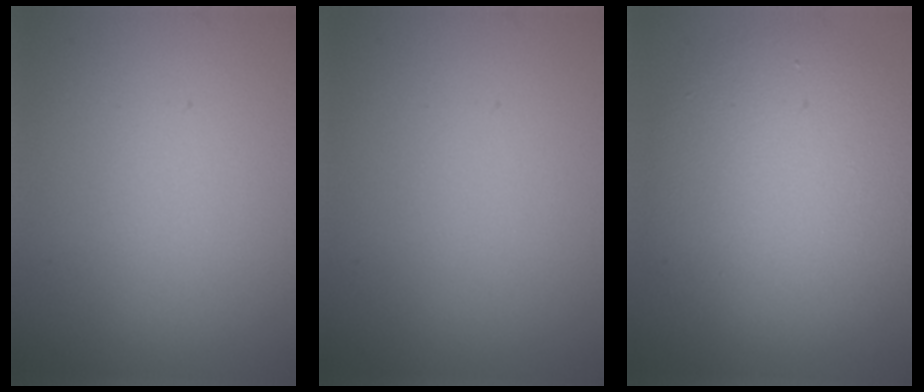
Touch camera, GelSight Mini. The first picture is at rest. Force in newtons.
{"total": 0.0}
{"total": 8.9, "press": 8.9, "slide": 0.3}